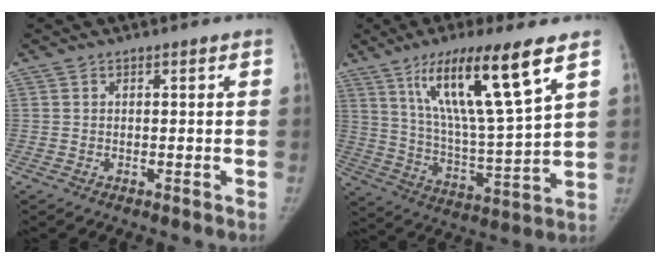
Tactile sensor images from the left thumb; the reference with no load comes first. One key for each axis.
{"total": 19.2, "fx": 10.0, "fy": 2.4, "fz": 16.2, "tx": -0.276, "ty": -0.049, "tz": 0.182}